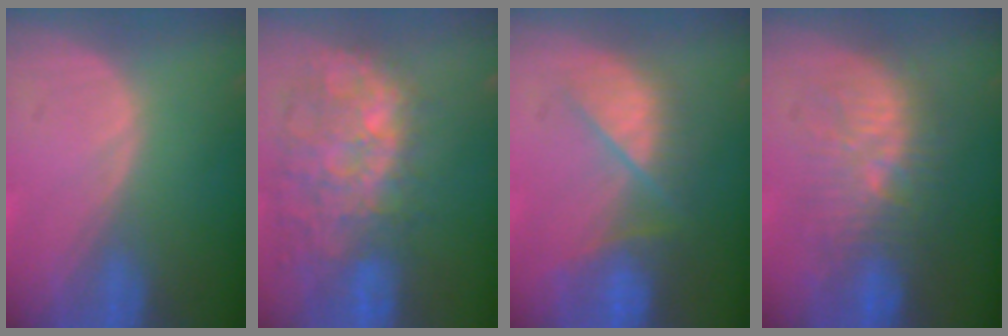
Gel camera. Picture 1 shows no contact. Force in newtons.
{"total": 11.0, "press": 10.3, "slide": 3.9}
{"total": 8.3, "press": 7.4, "slide": 3.8}
{"total": 9.5, "press": 9.1, "slide": 2.8}